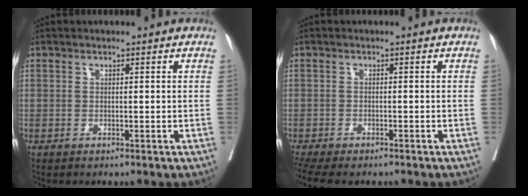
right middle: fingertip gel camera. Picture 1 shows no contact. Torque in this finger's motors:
{"motor_torque": [0.93, -0.90, 0.28, 0.04]}